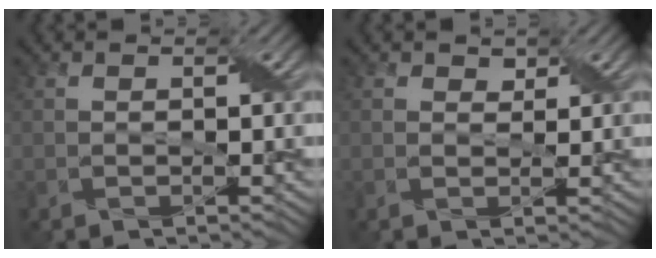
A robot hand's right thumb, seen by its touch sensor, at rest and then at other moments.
{"total": 1.2, "force": [0.9, 0.7, 0.4], "torque": [-0.013, 0.000, 0.014]}